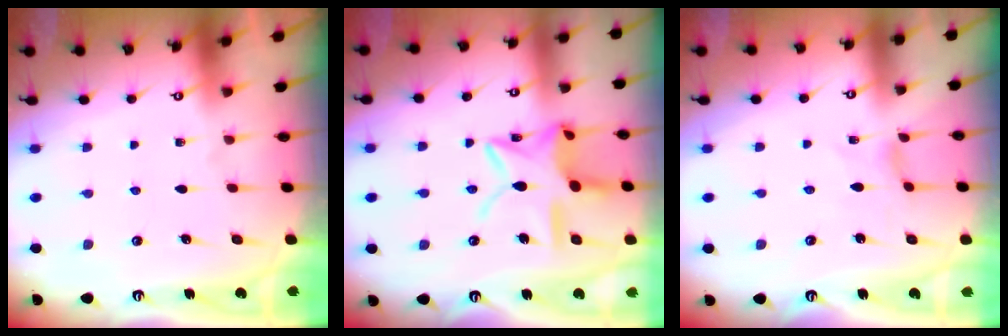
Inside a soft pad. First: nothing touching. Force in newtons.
{"total": 14.8, "press": 14.7, "slide": 1.2}
{"total": 0.6, "press": 0.6, "slide": 0.2}